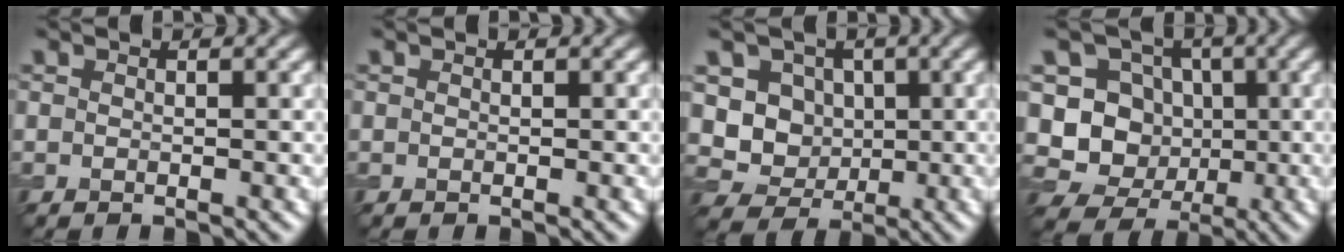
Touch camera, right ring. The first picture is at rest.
{"total": 0.0}
{"total": 4.9, "force": [0.8, 4.4, 1.9], "torque": [-0.035, -0.006, 0.007]}
{"total": 9.1, "force": [-0.1, 8.6, 3.1], "torque": [-0.060, 0.027, -0.027]}